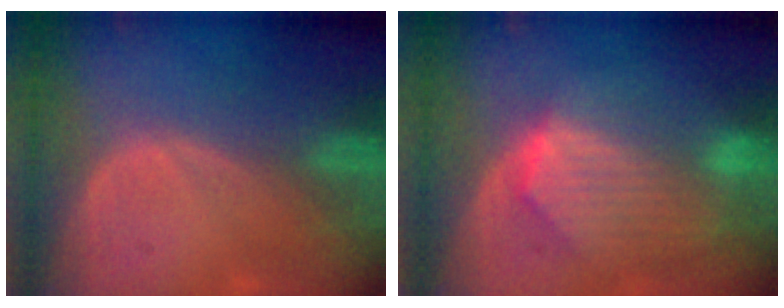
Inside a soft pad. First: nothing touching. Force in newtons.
{"total": 9.0, "press": 8.0, "slide": 4.0}